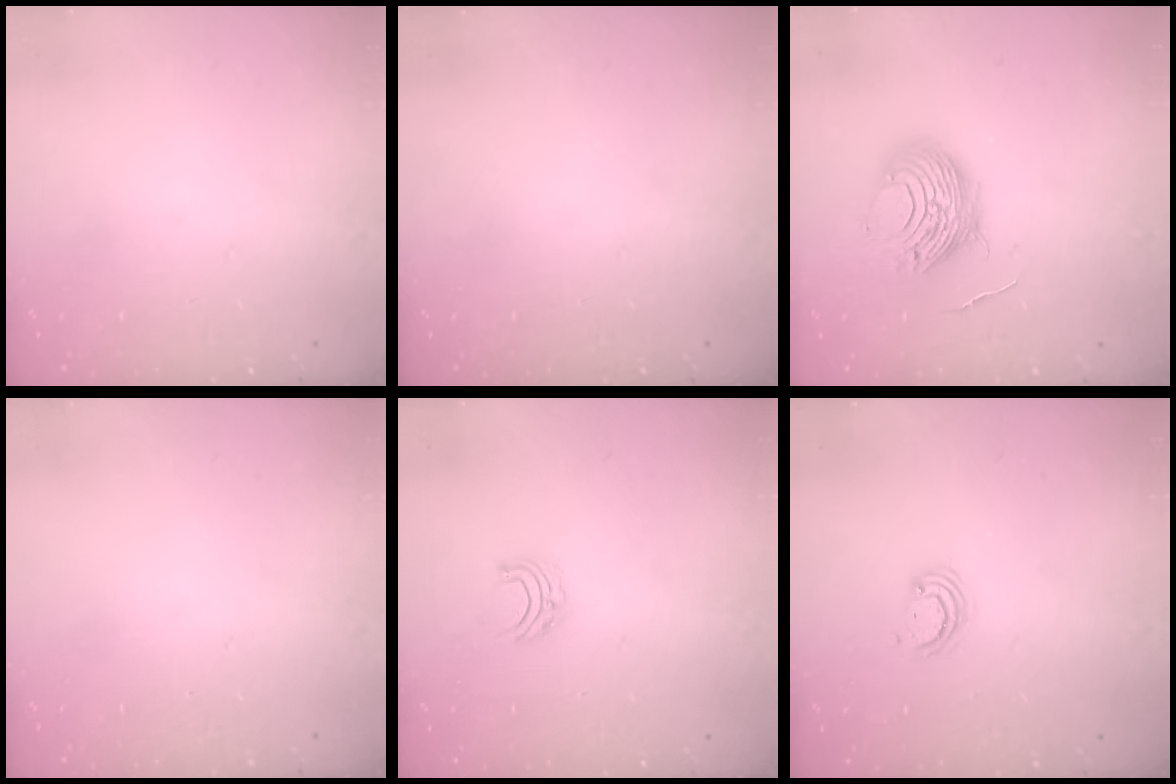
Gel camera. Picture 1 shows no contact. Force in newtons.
{"total": 0.0}
{"total": 11.5, "press": 11.4, "slide": 1.1}
{"total": 0.0}
{"total": 5.0, "press": 5.0, "slide": 0.4}
{"total": 2.5, "press": 2.5, "slide": 0.3}